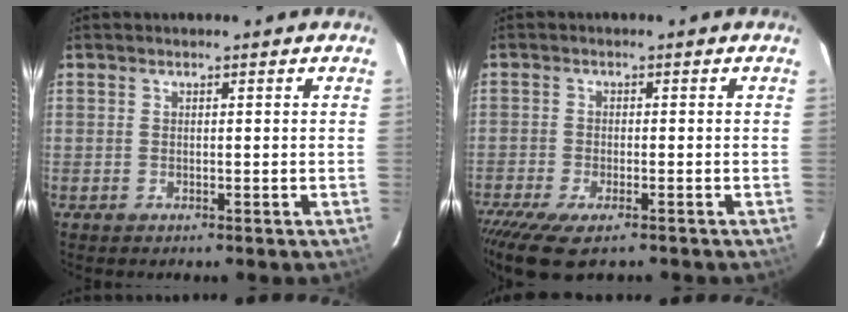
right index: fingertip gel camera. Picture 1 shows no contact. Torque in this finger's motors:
{"motor_torque": [1.44, -0.70, 0.69, 0.18]}